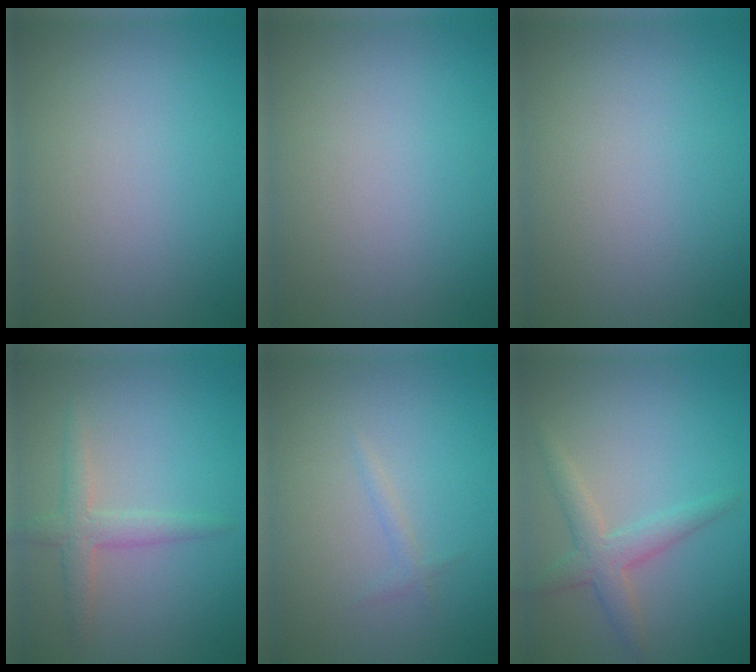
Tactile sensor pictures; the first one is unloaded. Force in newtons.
{"total": 0.0}
{"total": 0.0}
{"total": 2.4, "press": 2.4, "slide": 0.0}
{"total": 0.7, "press": 0.7, "slide": 0.1}
{"total": 2.7, "press": 2.7, "slide": 0.2}